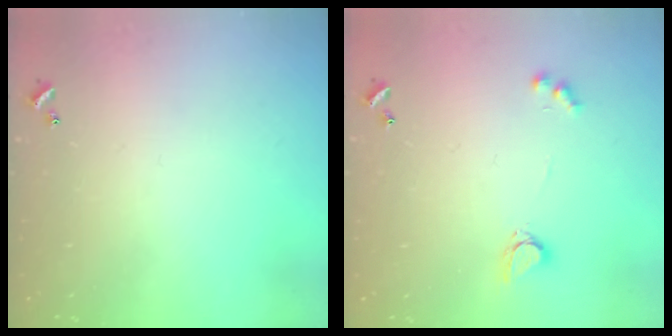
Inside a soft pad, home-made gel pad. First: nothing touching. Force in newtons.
{"total": 4.0, "press": 4.0, "slide": 0.3}